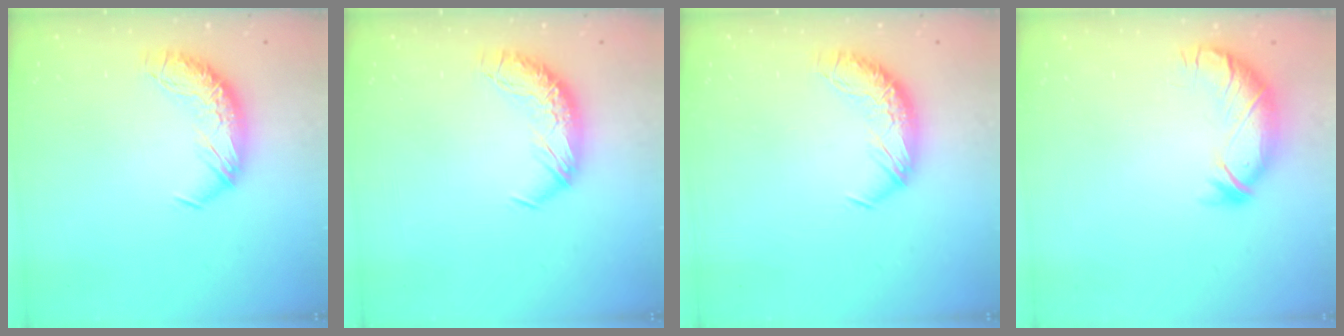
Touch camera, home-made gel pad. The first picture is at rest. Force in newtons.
{"total": 0.0}
{"total": 0.0}
{"total": 3.7, "press": 3.1, "slide": 2.0}